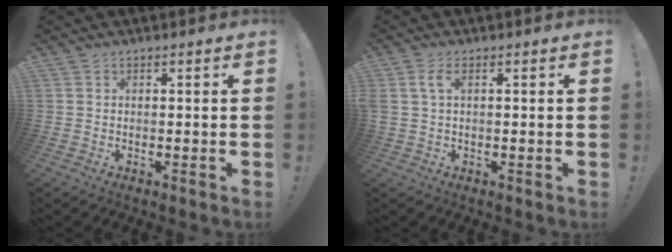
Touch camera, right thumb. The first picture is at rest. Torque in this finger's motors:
{"motor_torque": [0.51, 0.55, 1.43, 0.21, 0.32]}